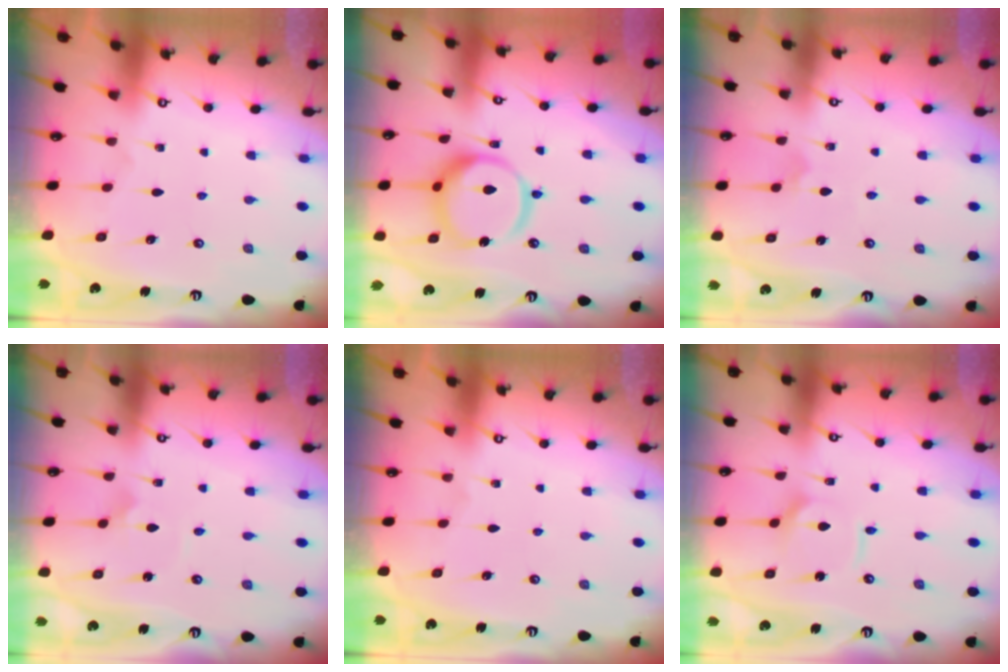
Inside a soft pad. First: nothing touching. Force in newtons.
{"total": 14.7, "press": 14.6, "slide": 1.6}
{"total": 2.7, "press": 2.7, "slide": 0.3}
{"total": 2.5, "press": 2.5, "slide": 0.2}
{"total": 0.0}
{"total": 5.8, "press": 5.8, "slide": 0.6}